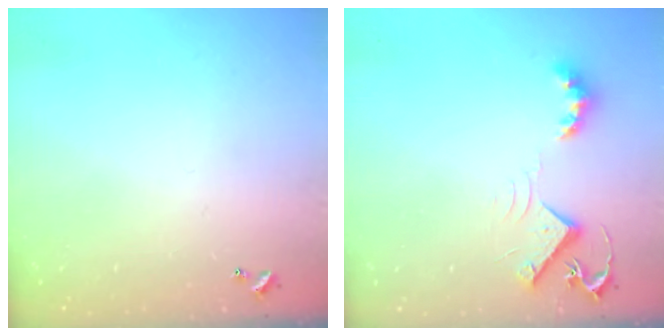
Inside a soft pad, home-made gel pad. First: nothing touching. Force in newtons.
{"total": 8.2, "press": 8.2, "slide": 0.5}